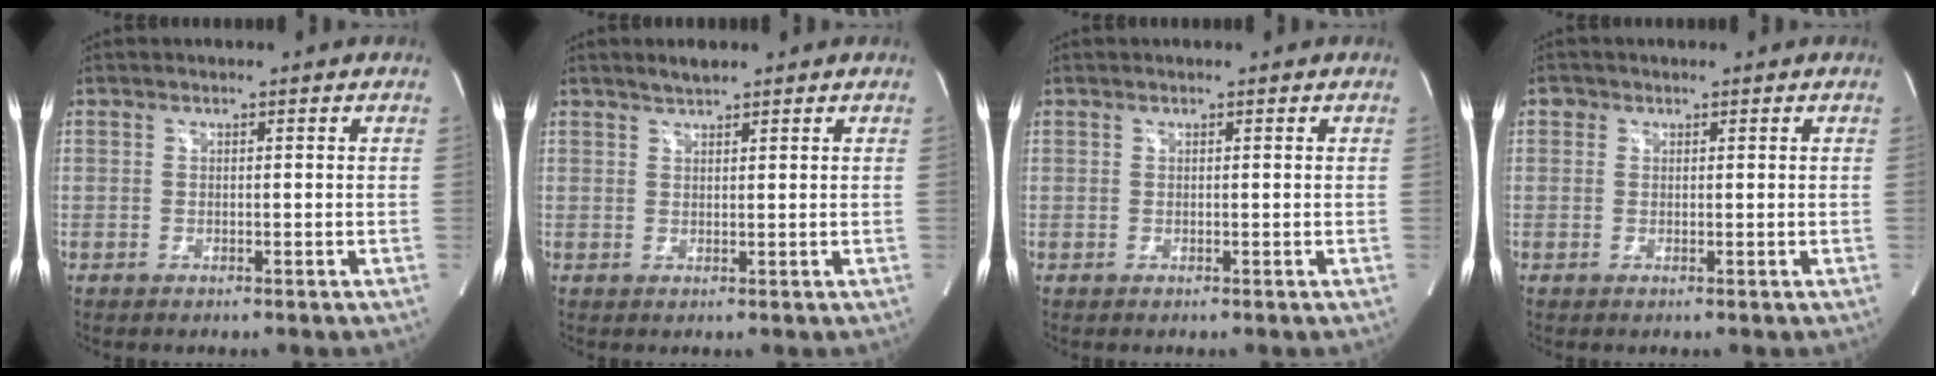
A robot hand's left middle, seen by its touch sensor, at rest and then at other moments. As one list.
[{"total": 2.0, "force": [1.8, 0.2, 0.8], "torque": [-0.021, 0.005, 0.036]}, {"total": 0.0}, {"total": 1.0, "force": [0.5, 0.8, 0.1], "torque": [0.008, 0.001, 0.006]}]